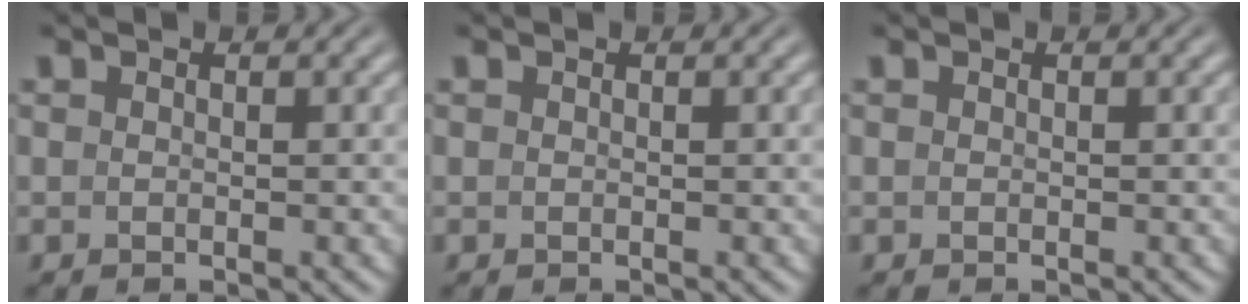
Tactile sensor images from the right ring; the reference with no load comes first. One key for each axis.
{"total": 0.0}
{"total": 0.0}